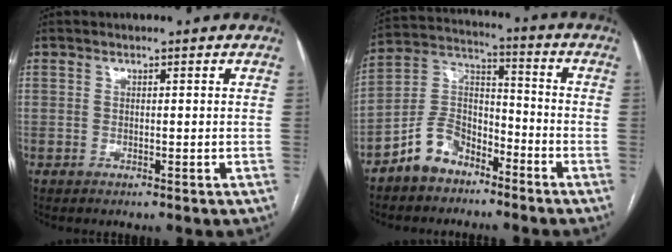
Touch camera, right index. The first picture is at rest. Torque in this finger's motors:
{"motor_torque": [-0.24, -0.59, -0.29, -0.19]}